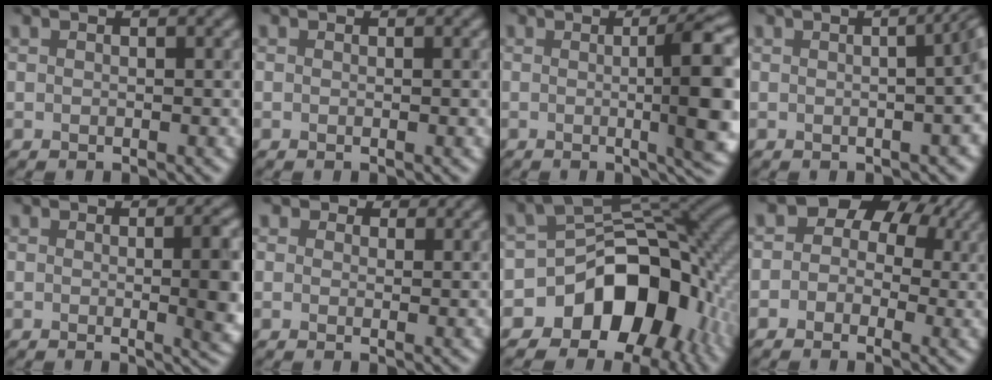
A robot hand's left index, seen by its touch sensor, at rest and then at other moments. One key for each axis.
{"total": 0.0}
{"total": 8.6, "fx": -0.2, "fy": 1.8, "fz": 8.4, "tx": -0.096, "ty": -0.003, "tz": 0.005}
{"total": 7.5, "fx": 0.1, "fy": 3.5, "fz": 6.7, "tx": -0.009, "ty": 0.015, "tz": -0.004}
{"total": 5.1, "fx": -0.2, "fy": 1.5, "fz": 4.9, "tx": -0.048, "ty": -0.006, "tz": 0.004}
{"total": 1.6, "fx": 1.2, "fy": 1.0, "fz": 0.3, "tx": -0.007, "ty": -0.008, "tz": 0.015}
{"total": 11.6, "fx": -5.6, "fy": 7.8, "fz": 6.5, "tx": -0.091, "ty": 0.000, "tz": -0.099}
{"total": 6.4, "fx": 1.5, "fy": 5.1, "fz": 3.6, "tx": -0.013, "ty": 0.023, "tz": -0.015}